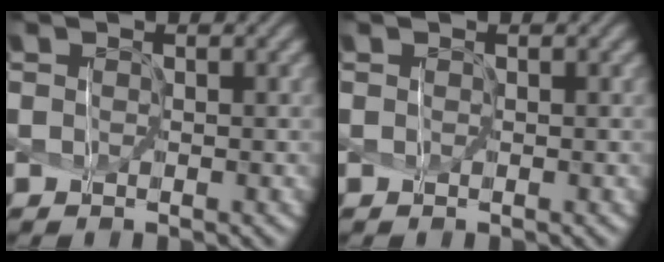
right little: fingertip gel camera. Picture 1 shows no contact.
{"total": 0.0}